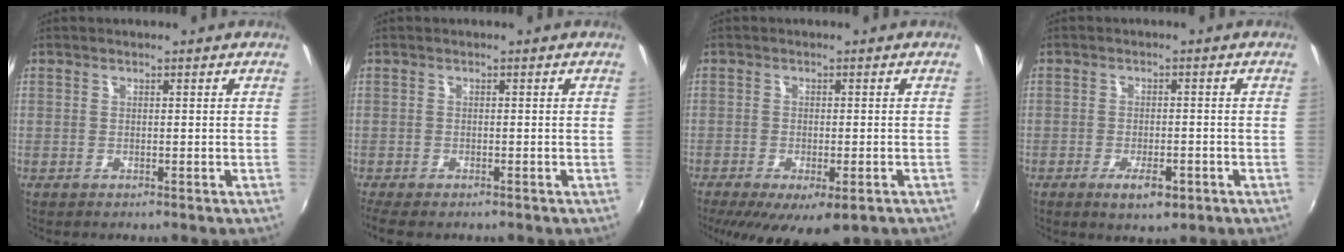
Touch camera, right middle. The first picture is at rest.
{"total": 4.0, "force": [-3.1, 1.2, 2.3], "torque": [-0.055, -0.020, -0.053]}
{"total": 11.5, "force": [-7.0, 4.3, 8.1], "torque": [-0.156, -0.039, -0.098]}
{"total": 4.8, "force": [-2.4, 1.7, 3.8], "torque": [-0.081, -0.009, -0.036]}